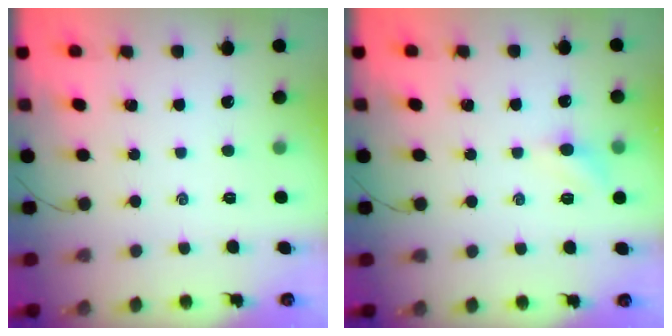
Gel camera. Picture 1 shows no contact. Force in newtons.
{"total": 6.0, "press": 5.8, "slide": 1.5}